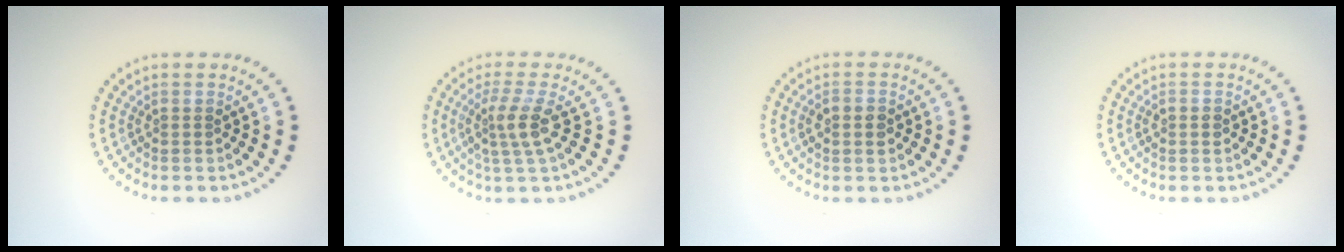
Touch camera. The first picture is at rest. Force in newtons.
{"total": 2.9, "press": 2.1, "slide": 1.9}
{"total": 1.5, "press": 1.5, "slide": 0.1}
{"total": 1.3, "press": 1.3, "slide": 0.1}